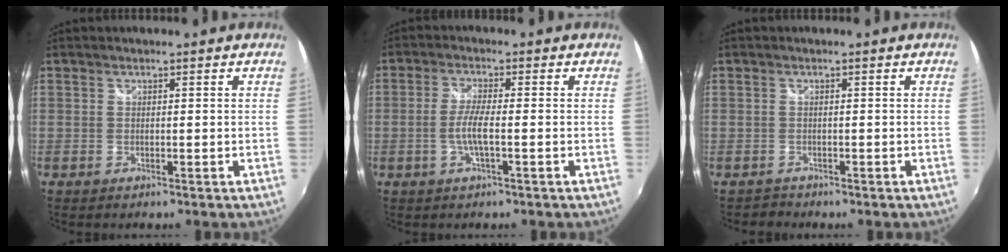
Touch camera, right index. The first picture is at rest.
{"total": 4.3, "force": [-1.2, 0.2, 4.2], "torque": [-0.085, -0.003, -0.023]}
{"total": 1.4, "force": [-1.1, 0.9, -0.3], "torque": [0.003, 0.005, -0.018]}